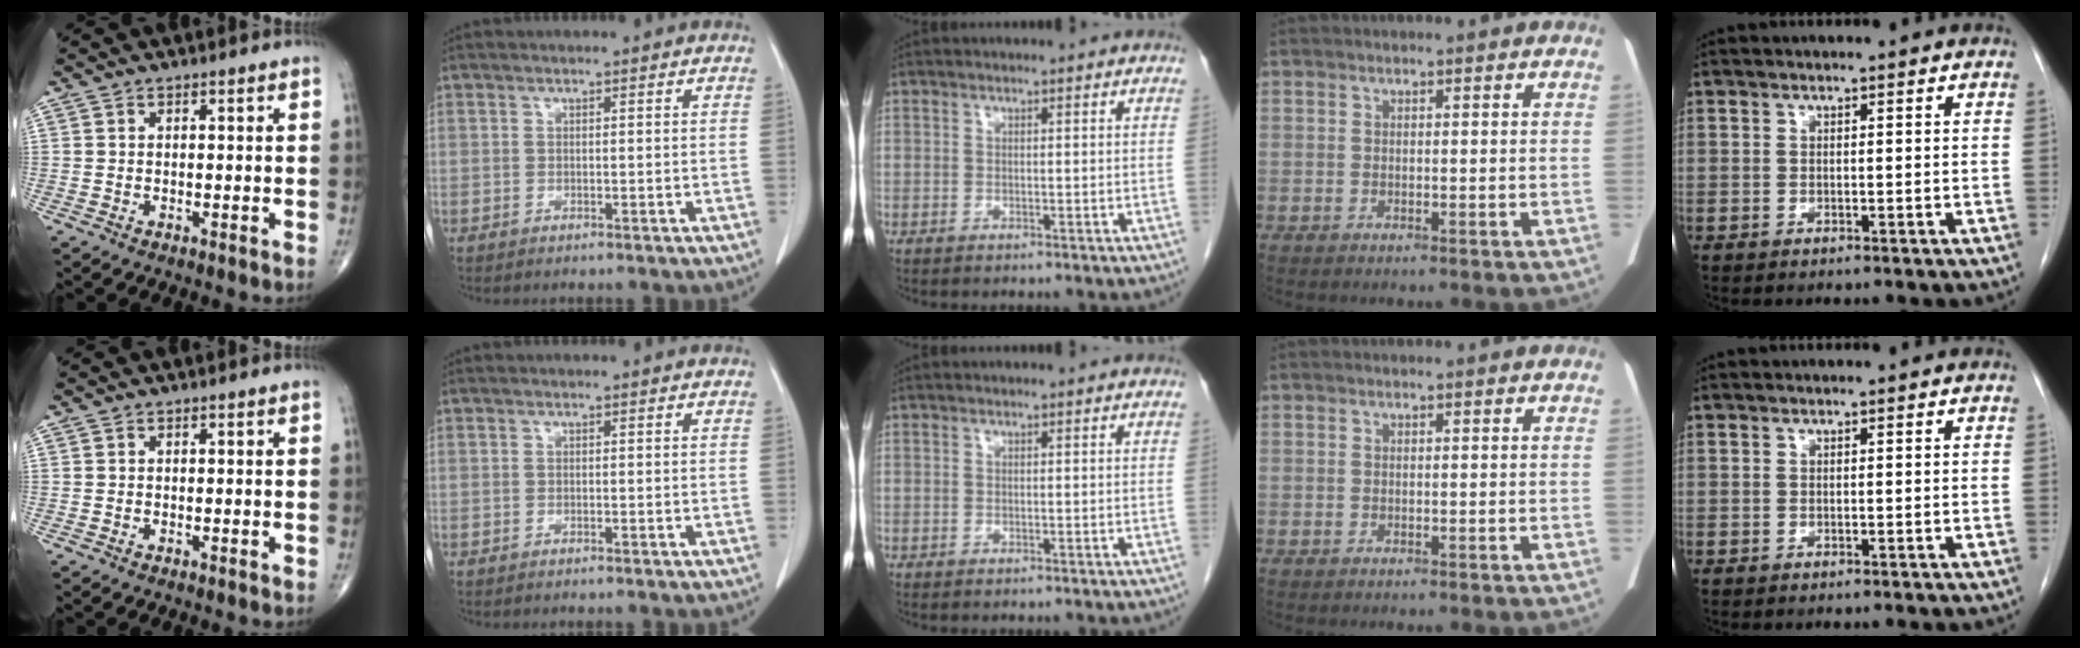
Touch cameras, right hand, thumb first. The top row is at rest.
{}